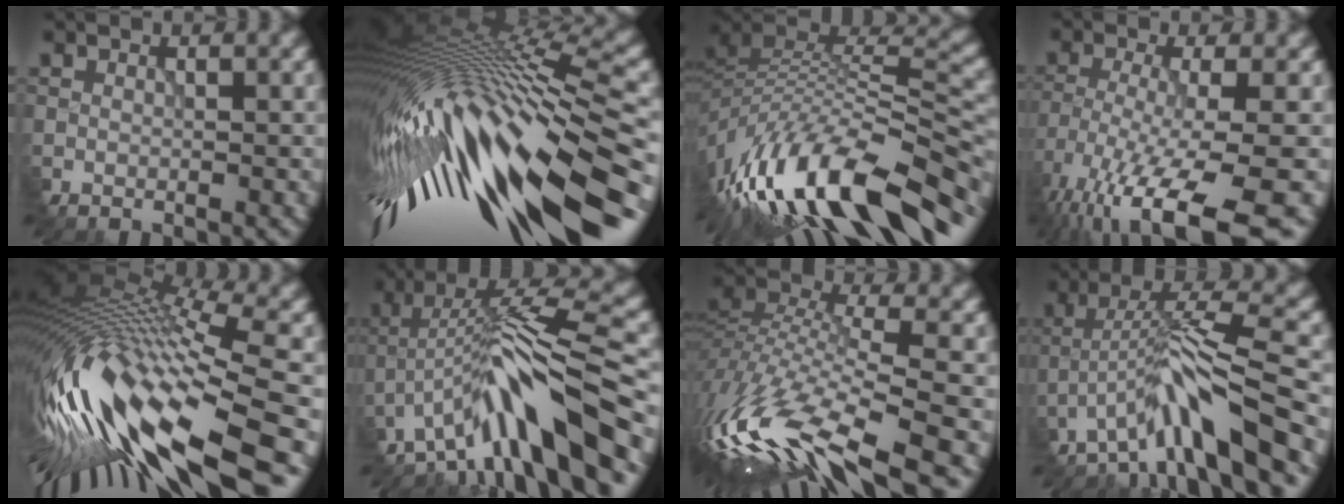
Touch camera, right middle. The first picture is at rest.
{"total": 17.8, "force": [-5.7, 5.4, 16.0], "torque": [-0.289, -0.012, -0.085]}
{"total": 15.0, "force": [-8.6, 5.8, 10.8], "torque": [-0.220, 0.012, -0.142]}
{"total": 12.6, "force": [-8.1, 2.9, 9.2], "torque": [-0.190, -0.020, -0.126]}
{"total": 15.8, "force": [-5.7, 4.6, 14.0], "torque": [-0.264, 0.006, -0.097]}
{"total": 10.1, "force": [-6.4, 1.8, 7.7], "torque": [-0.117, 0.026, -0.109]}
{"total": 14.0, "force": [-8.1, 4.0, 10.7], "torque": [-0.241, 0.008, -0.139]}
{"total": 7.3, "force": [-4.9, 0.9, 5.4], "torque": [-0.094, 0.021, -0.090]}